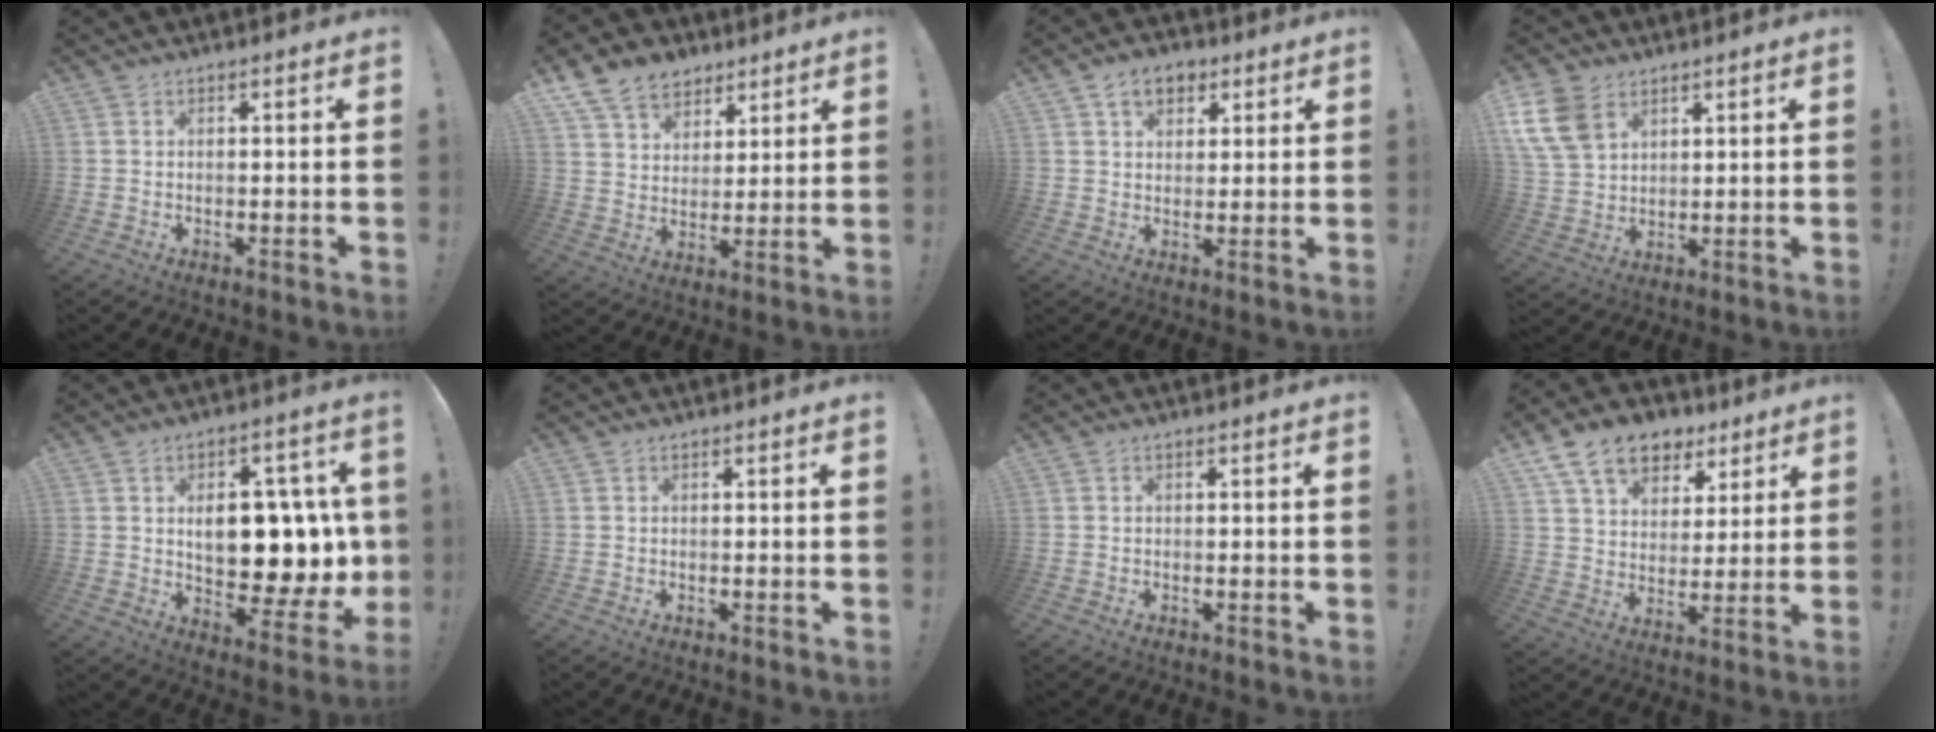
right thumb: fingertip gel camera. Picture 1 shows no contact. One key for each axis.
{"total": 11.7, "fx": 7.9, "fy": 8.0, "fz": 3.4, "tx": -0.058, "ty": -0.053, "tz": 0.155}
{"total": 7.3, "fx": 3.6, "fy": 5.2, "fz": 3.6, "tx": -0.047, "ty": -0.007, "tz": 0.067}
{"total": 12.1, "fx": 6.3, "fy": 8.3, "fz": 6.1, "tx": -0.122, "ty": -0.025, "tz": 0.128}
{"total": 14.7, "fx": 1.8, "fy": 8.5, "fz": 11.9, "tx": -0.163, "ty": -0.010, "tz": 0.037}
{"total": 0.0}
{"total": 0.0}
{"total": 15.0, "fx": 9.2, "fy": 9.9, "fz": 6.5, "tx": -0.100, "ty": -0.053, "tz": 0.171}